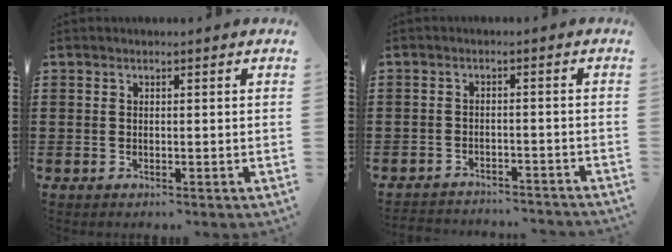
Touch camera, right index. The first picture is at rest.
{"total": 2.7, "force": [-2.7, 0.1, 0.0], "torque": [-0.006, -0.002, -0.058]}